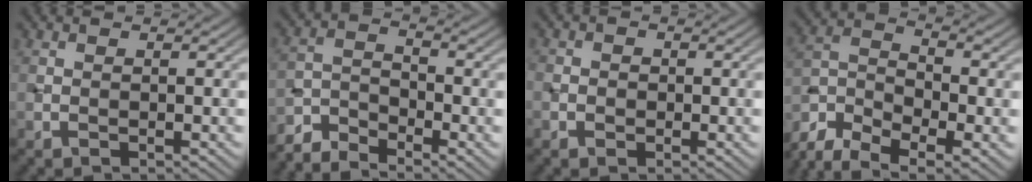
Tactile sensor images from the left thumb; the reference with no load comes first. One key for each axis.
{"total": 5.7, "fx": -5.0, "fy": 1.7, "fz": 2.2, "tx": -0.046, "ty": -0.008, "tz": -0.111}
{"total": 1.7, "fx": -0.4, "fy": 1.6, "fz": 0.5, "tx": -0.004, "ty": -0.001, "tz": -0.011}
{"total": 10.4, "fx": -7.0, "fy": 3.9, "fz": 6.6, "tx": -0.146, "ty": -0.020, "tz": -0.144}